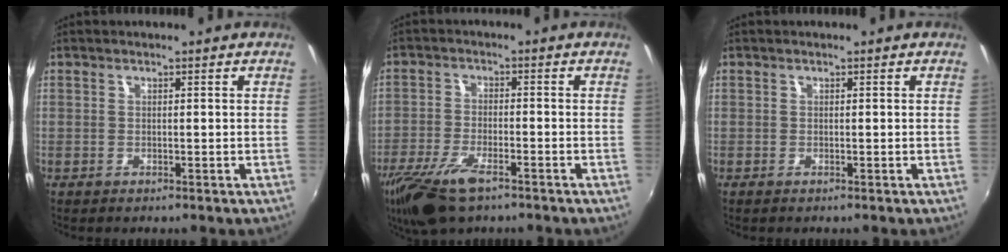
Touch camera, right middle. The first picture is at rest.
{"total": 10.5, "force": [-7.0, 3.7, 6.9], "torque": [-0.165, -0.027, -0.136]}
{"total": 0.0}